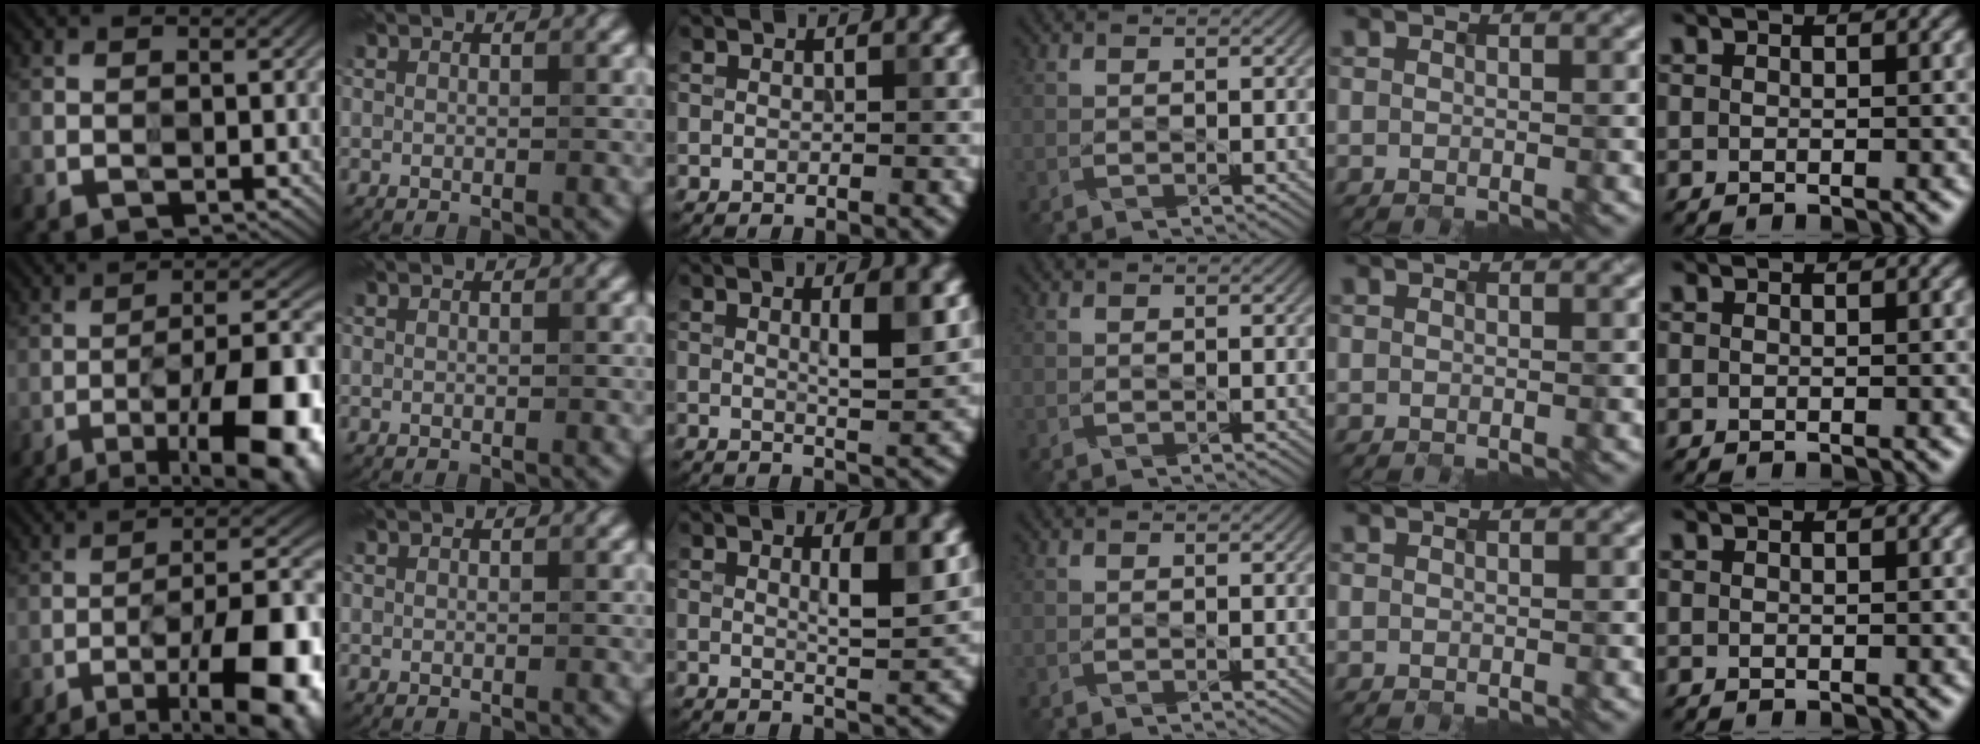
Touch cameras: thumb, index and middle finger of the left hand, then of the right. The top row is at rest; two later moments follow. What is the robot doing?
{"motion": "insert", "object": "connector and pipe"}